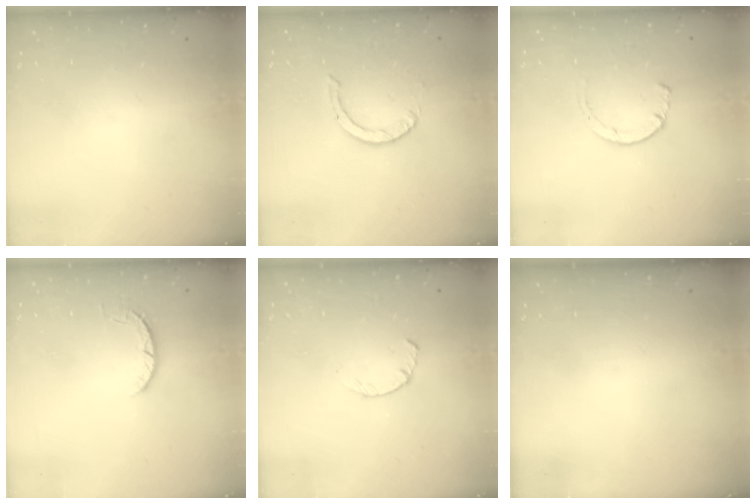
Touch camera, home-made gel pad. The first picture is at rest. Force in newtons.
{"total": 0.9, "press": 0.9, "slide": 0.1}
{"total": 1.5, "press": 1.5, "slide": 0.3}
{"total": 3.9, "press": 3.9, "slide": 0.6}
{"total": 2.4, "press": 2.3, "slide": 0.4}
{"total": 0.0}